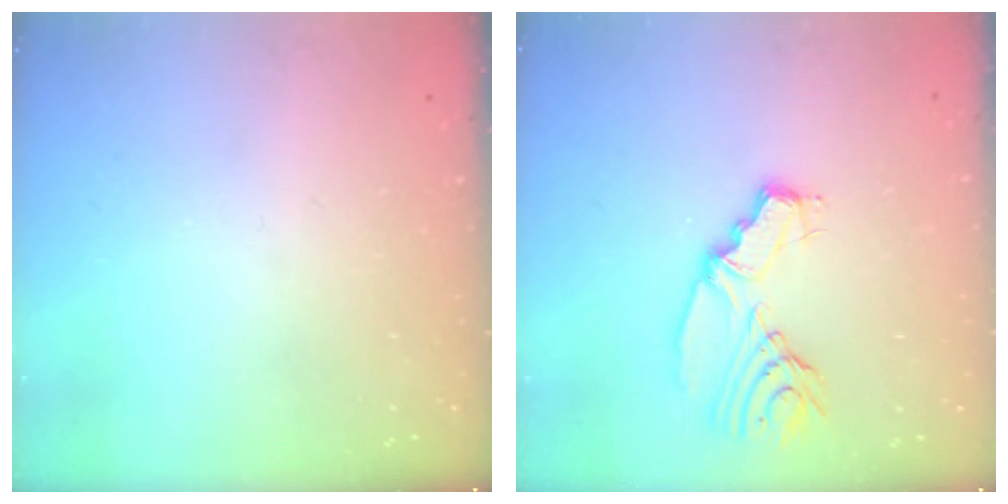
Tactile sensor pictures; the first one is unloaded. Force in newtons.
{"total": 8.7, "press": 8.7, "slide": 0.3}